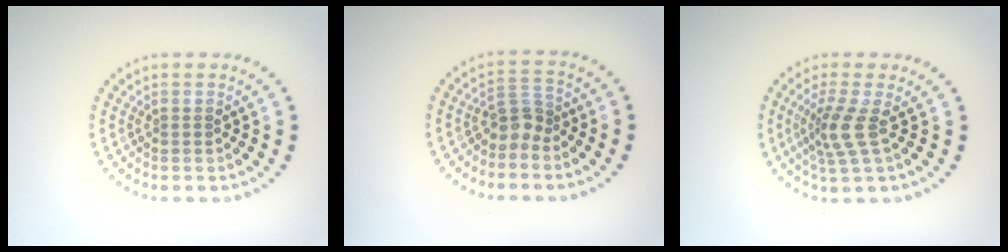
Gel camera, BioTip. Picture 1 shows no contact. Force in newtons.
{"total": 2.3, "press": 1.8, "slide": 1.6}
{"total": 2.8, "press": 2.1, "slide": 2.0}